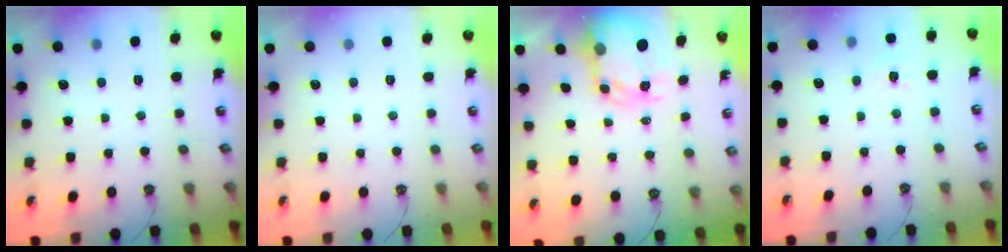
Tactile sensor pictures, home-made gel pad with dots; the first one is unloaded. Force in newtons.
{"total": 0.0}
{"total": 6.5, "press": 6.5, "slide": 0.7}
{"total": 5.0, "press": 4.9, "slide": 0.5}